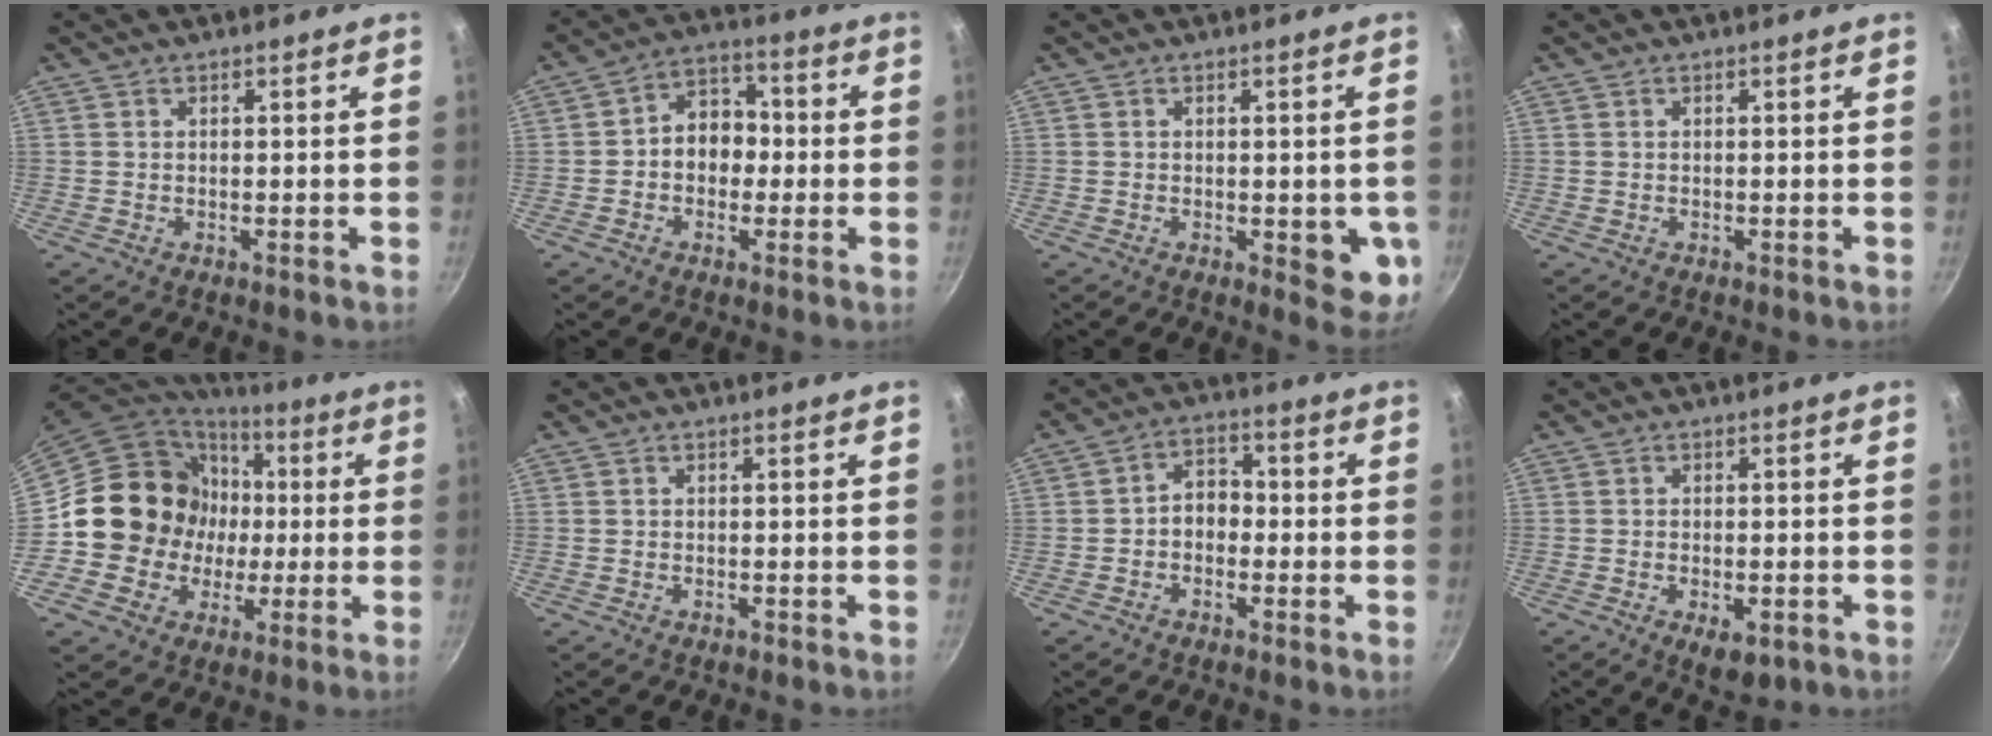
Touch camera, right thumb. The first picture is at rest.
{"total": 8.7, "force": [-0.6, 6.8, 5.3], "torque": [-0.033, 0.029, -0.023]}
{"total": 7.2, "force": [-1.3, 3.3, 6.3], "torque": [-0.050, -0.007, -0.014]}
{"total": 0.0}
{"total": 17.1, "force": [0.7, 16.2, 5.4], "torque": [-0.074, 0.026, 0.014]}
{"total": 0.0}
{"total": 5.2, "force": [-1.0, 4.0, 3.2], "torque": [-0.021, 0.024, -0.028]}
{"total": 5.5, "force": [-2.1, 2.7, 4.3], "torque": [-0.049, 0.004, -0.023]}